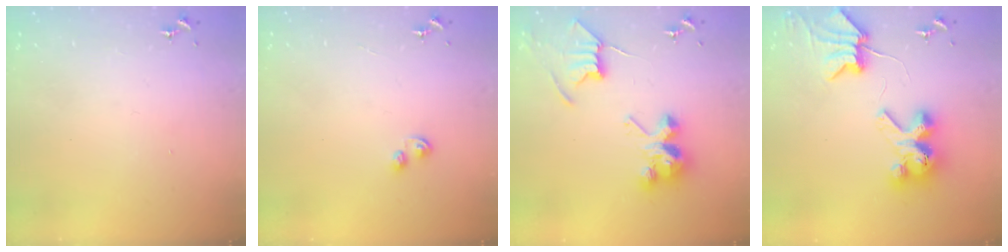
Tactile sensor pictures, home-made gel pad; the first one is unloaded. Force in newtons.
{"total": 3.0, "press": 3.0, "slide": 0.4}
{"total": 9.8, "press": 9.7, "slide": 0.9}
{"total": 11.2, "press": 11.1, "slide": 1.3}